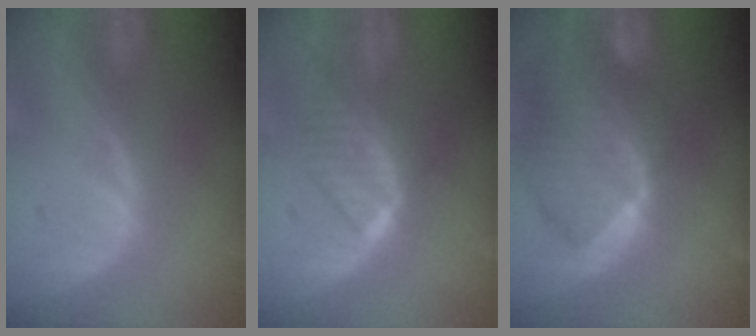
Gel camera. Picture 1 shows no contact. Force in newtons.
{"total": 6.5, "press": 5.5, "slide": 3.5}
{"total": 10.5, "press": 9.1, "slide": 5.2}